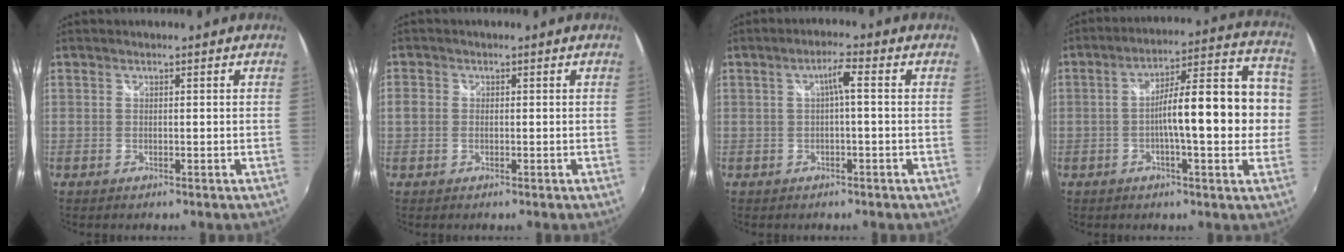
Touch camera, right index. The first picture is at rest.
{"total": 2.3, "force": [-0.3, 2.0, 1.1], "torque": [-0.024, 0.001, -0.009]}
{"total": 3.0, "force": [0.0, 0.1, 3.0], "torque": [-0.056, 0.009, 0.002]}
{"total": 16.4, "force": [-1.2, 3.8, 15.9], "torque": [-0.236, 0.026, -0.027]}